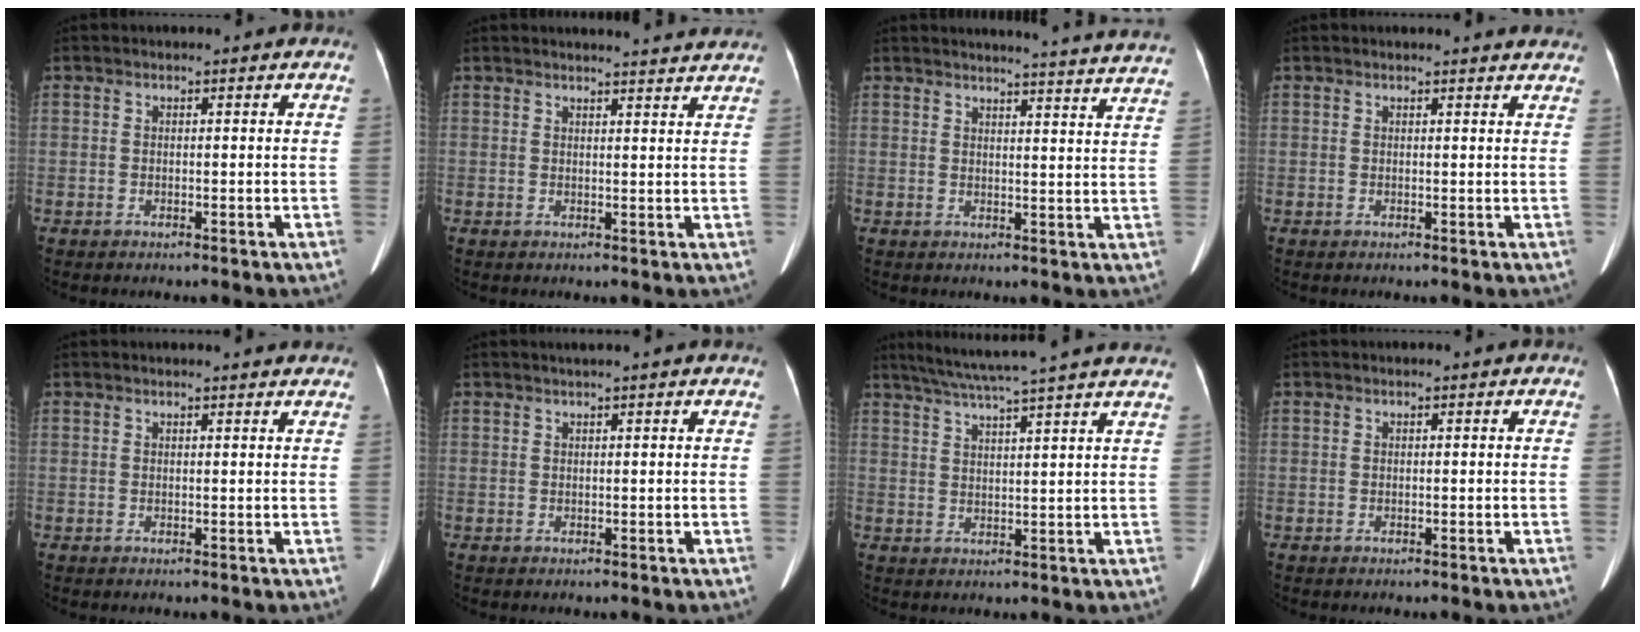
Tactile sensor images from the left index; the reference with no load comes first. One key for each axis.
{"total": 6.9, "fx": 6.7, "fy": -0.3, "fz": 1.6, "tx": -0.020, "ty": -0.001, "tz": 0.062}
{"total": 18.8, "fx": 18.2, "fy": -0.9, "fz": 4.6, "tx": -0.061, "ty": -0.082, "tz": 0.192}
{"total": 5.2, "fx": 5.1, "fy": 0.4, "fz": 1.1, "tx": -0.009, "ty": -0.003, "tz": 0.033}
{"total": 4.3, "fx": 4.1, "fy": 0.3, "fz": 1.1, "tx": -0.016, "ty": 0.006, "tz": 0.033}
{"total": 2.2, "fx": 1.9, "fy": -0.4, "fz": 1.2, "tx": -0.014, "ty": 0.016, "tz": 0.031}
{"total": 16.8, "fx": 14.5, "fy": -1.2, "fz": 8.5, "tx": -0.150, "ty": 0.013, "tz": 0.190}
{"total": 0.0}